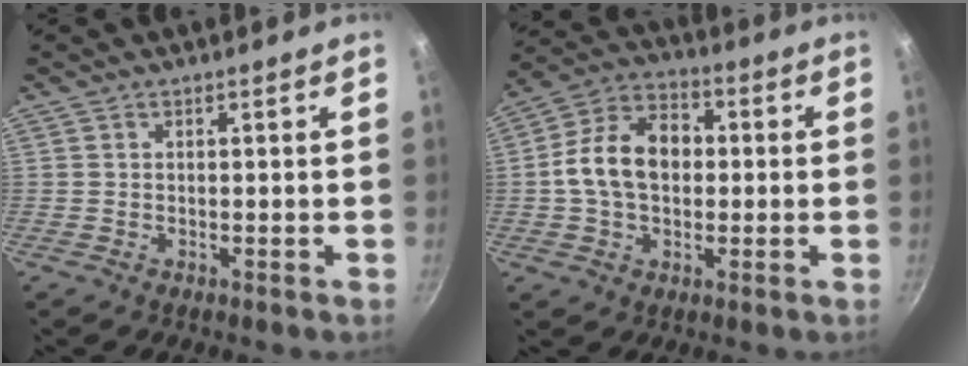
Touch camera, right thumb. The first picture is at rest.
{"total": 13.2, "force": [0.2, 9.3, 9.4], "torque": [-0.133, 0.030, -0.012]}